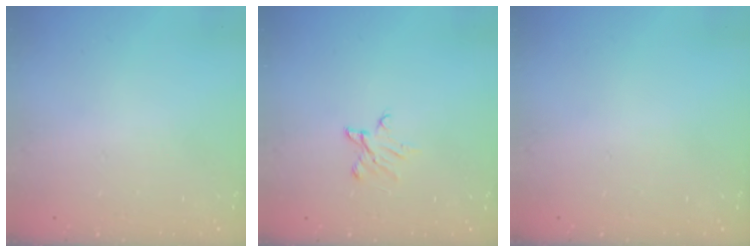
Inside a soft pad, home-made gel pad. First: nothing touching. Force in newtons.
{"total": 4.3, "press": 4.3, "slide": 0.3}
{"total": 0.0}